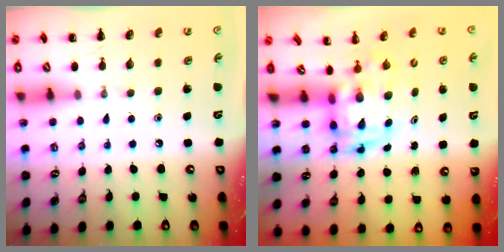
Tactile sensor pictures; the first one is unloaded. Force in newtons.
{"total": 3.1, "press": 3.0, "slide": 0.6}